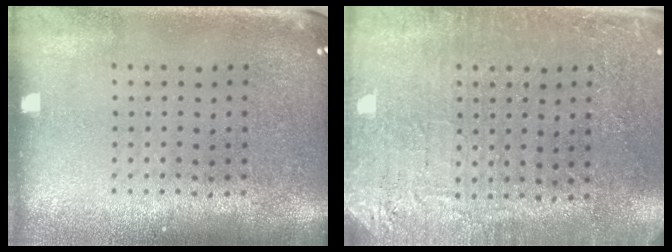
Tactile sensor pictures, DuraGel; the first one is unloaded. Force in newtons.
{"total": 2.9, "press": 2.8, "slide": 0.9}